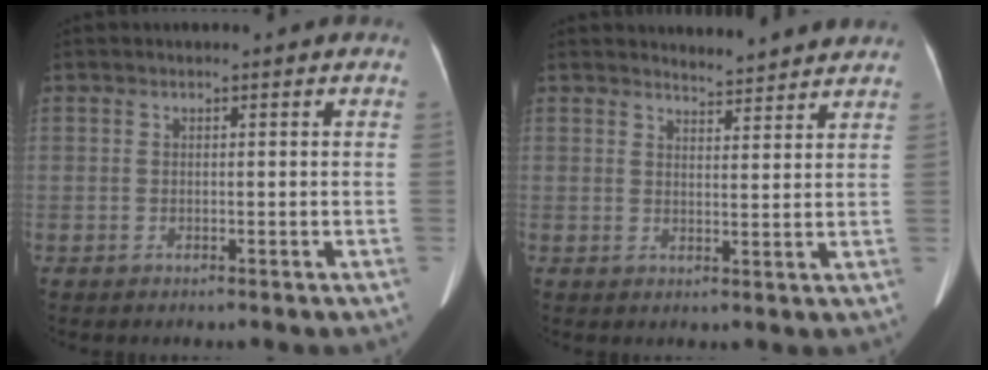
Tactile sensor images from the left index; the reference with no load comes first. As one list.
[{"total": 4.6, "force": [4.6, 0.2, 0.2], "torque": [-0.017, 0.005, 0.058]}]